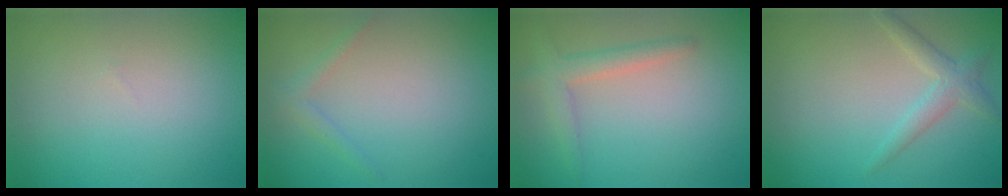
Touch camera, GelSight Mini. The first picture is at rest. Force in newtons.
{"total": 1.2, "press": 1.2, "slide": 0.1}
{"total": 2.5, "press": 2.5, "slide": 0.1}
{"total": 2.2, "press": 2.1, "slide": 0.1}